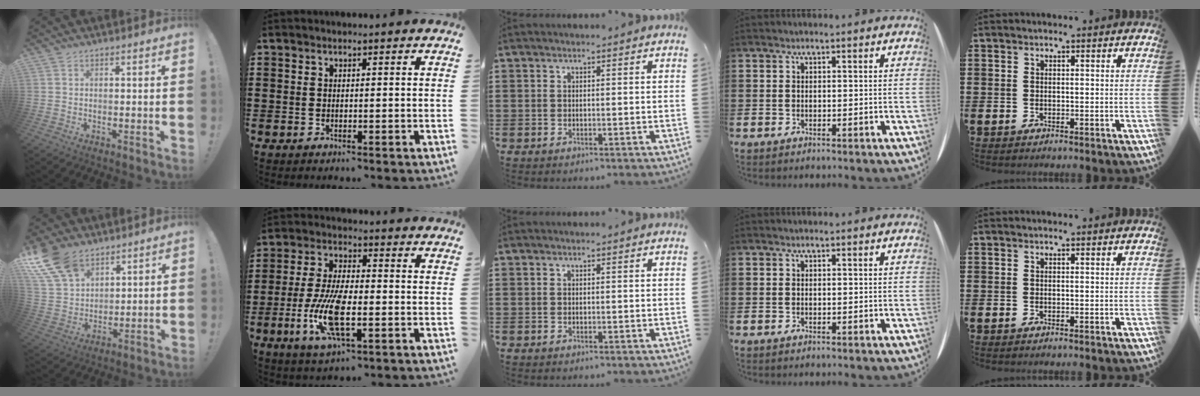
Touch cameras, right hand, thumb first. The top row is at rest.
{"thumb": {"total": 15.6, "force": [10.0, 9.2, 7.6], "torque": [-0.165, -0.057, 0.193]}, "index": {"total": 11.1, "force": [-3.1, 4.1, 9.8], "torque": [-0.220, -0.015, -0.059]}}